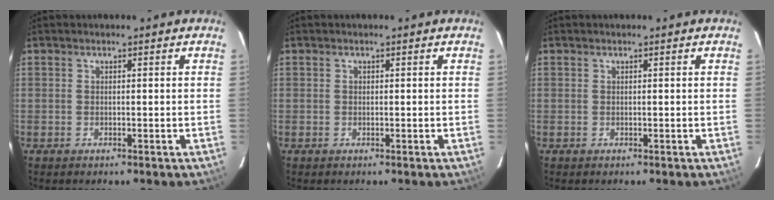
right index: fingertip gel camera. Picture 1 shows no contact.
{"total": 0.0}
{"total": 0.0}